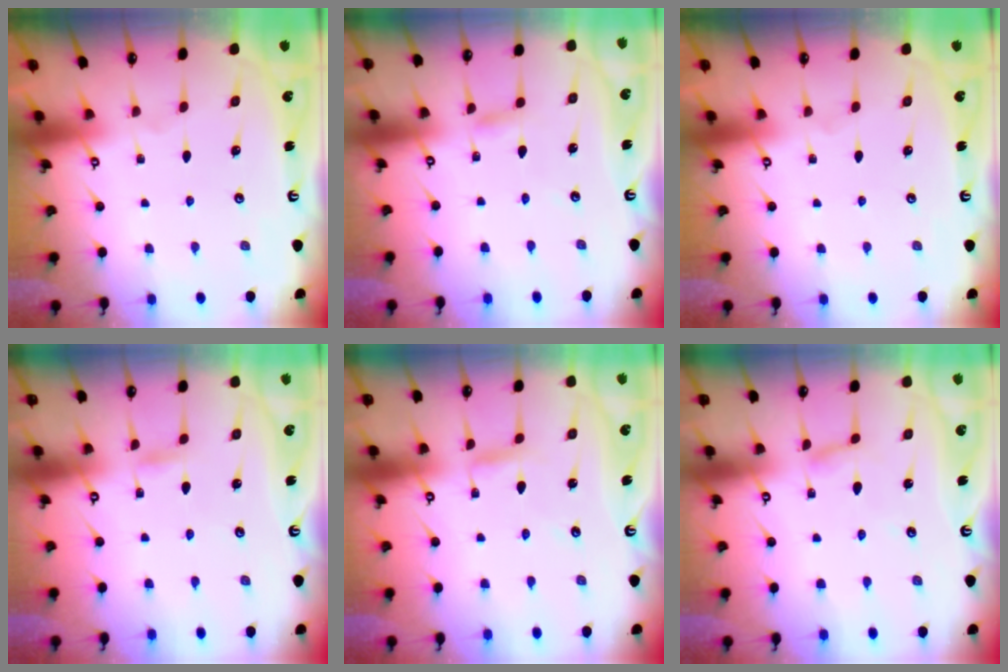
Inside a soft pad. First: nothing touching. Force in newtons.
{"total": 4.2, "press": 4.2, "slide": 0.3}
{"total": 0.0}
{"total": 2.8, "press": 2.7, "slide": 0.3}
{"total": 2.9, "press": 2.9, "slide": 0.0}
{"total": 2.8, "press": 2.7, "slide": 0.3}